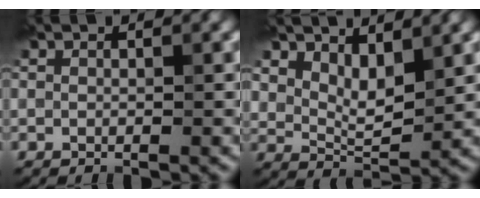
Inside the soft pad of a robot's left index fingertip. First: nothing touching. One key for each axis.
{"total": 3.8, "fx": 2.2, "fy": 1.9, "fz": 2.4, "tx": -0.049, "ty": -0.012, "tz": 0.040}